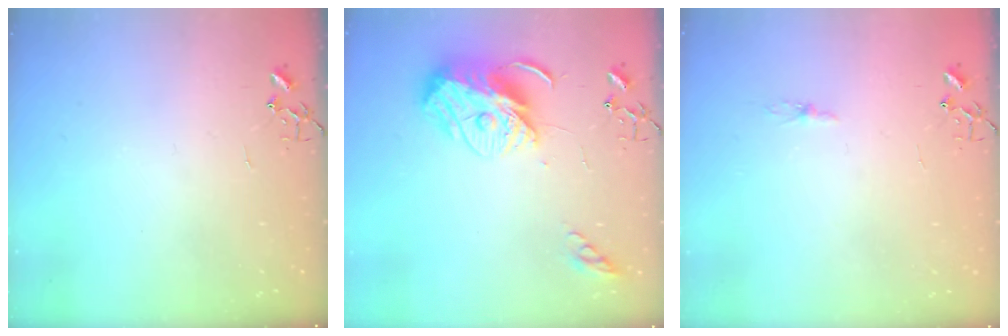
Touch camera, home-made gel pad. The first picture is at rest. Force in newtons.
{"total": 13.5, "press": 13.4, "slide": 1.2}
{"total": 2.2, "press": 2.2, "slide": 0.3}